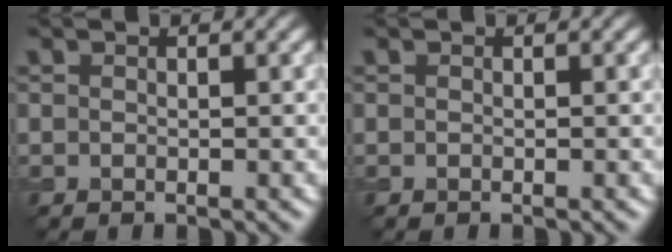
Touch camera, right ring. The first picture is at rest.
{"total": 0.0}